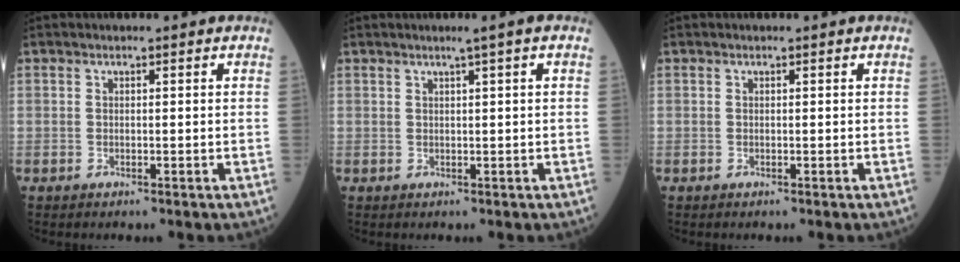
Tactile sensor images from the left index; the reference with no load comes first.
{"total": 1.7, "force": [0.8, -0.5, 1.4], "torque": [-0.023, -0.003, 0.015]}
{"total": 0.0}